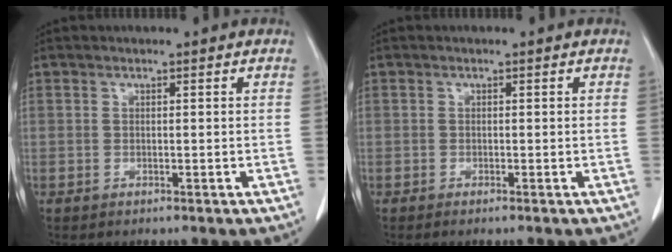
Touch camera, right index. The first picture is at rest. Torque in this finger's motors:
{"motor_torque": [0.02, 0.06, 0.01, 0.01]}